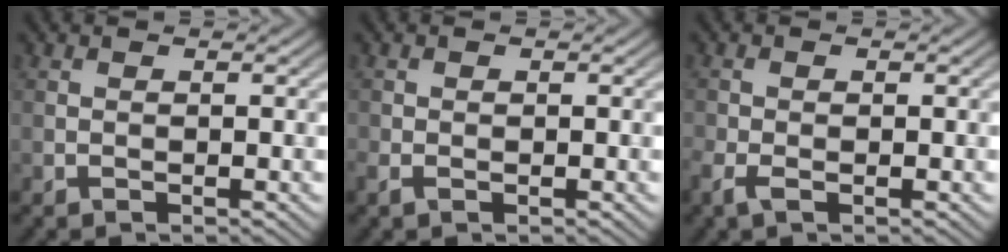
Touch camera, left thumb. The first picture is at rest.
{"total": 1.5, "force": [-0.7, 1.0, 0.9], "torque": [-0.024, -0.004, -0.014]}
{"total": 2.1, "force": [-1.1, 1.0, 1.5], "torque": [-0.040, -0.004, -0.026]}